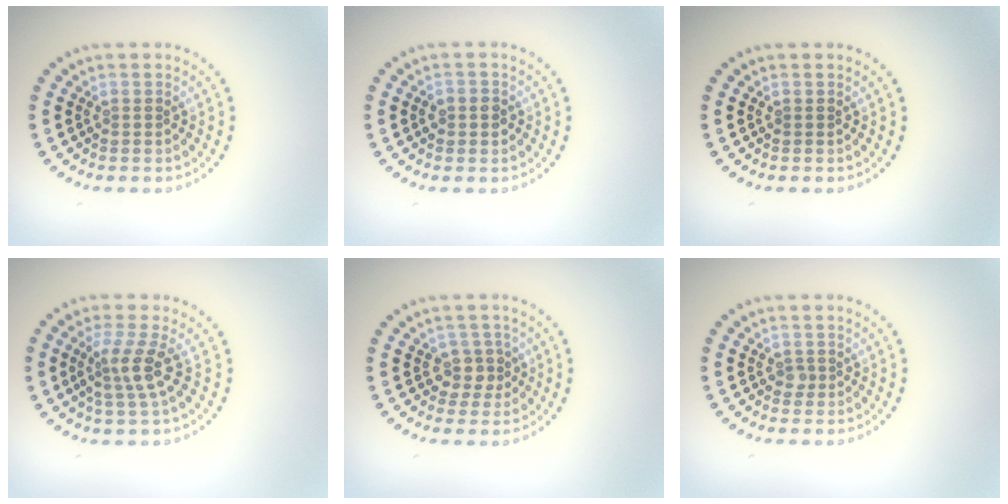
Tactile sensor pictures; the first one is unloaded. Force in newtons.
{"total": 1.6, "press": 1.6, "slide": 0.4}
{"total": 0.0}
{"total": 2.8, "press": 2.1, "slide": 1.9}
{"total": 2.0, "press": 1.6, "slide": 1.1}
{"total": 0.8, "press": 0.5, "slide": 0.6}